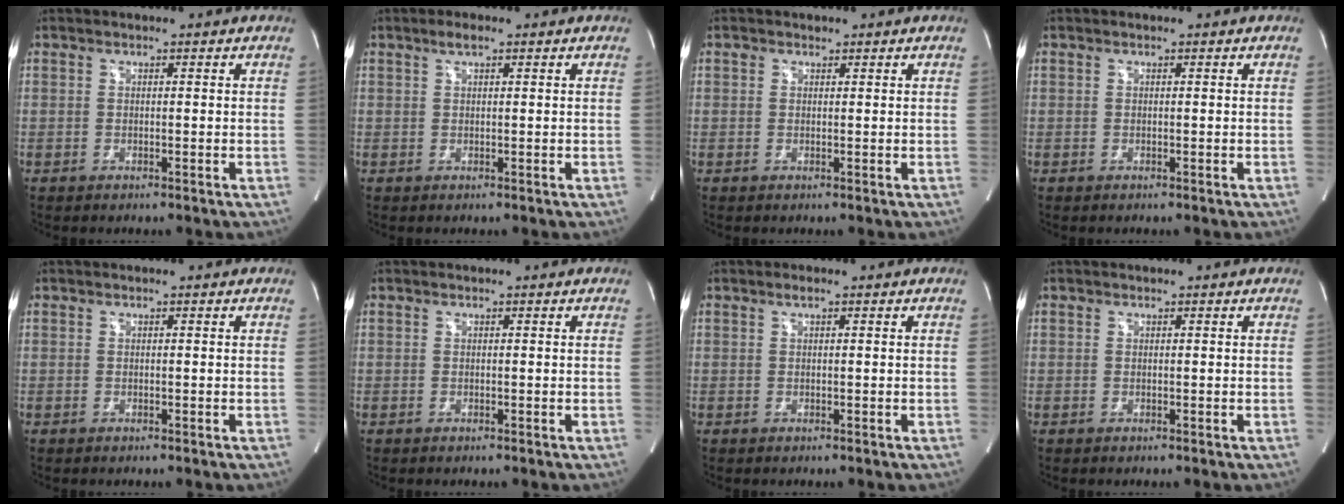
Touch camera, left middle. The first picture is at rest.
{"total": 1.6, "force": [1.0, 0.4, 1.2], "torque": [-0.027, 0.008, 0.019]}
{"total": 0.8, "force": [0.5, 0.6, 0.1], "torque": [-0.001, 0.003, 0.007]}
{"total": 0.0}
{"total": 0.0}
{"total": 0.0}
{"total": 0.6, "force": [0.4, 0.0, 0.5], "torque": [-0.012, 0.002, 0.006]}
{"total": 0.0}